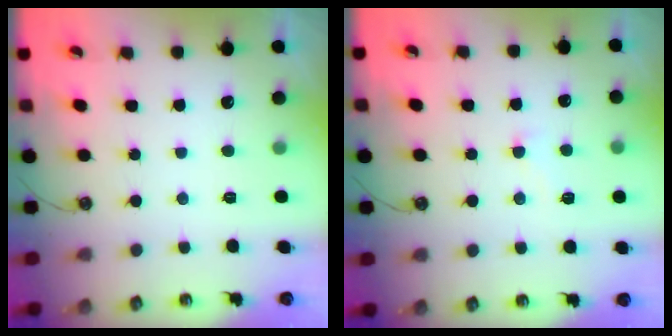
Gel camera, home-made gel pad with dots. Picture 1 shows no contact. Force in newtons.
{"total": 4.1, "press": 4.1, "slide": 0.5}